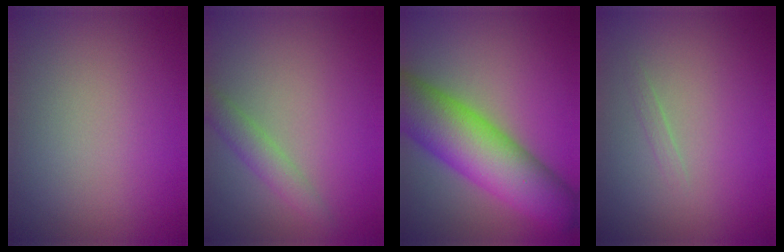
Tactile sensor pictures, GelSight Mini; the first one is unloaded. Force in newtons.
{"total": 2.1, "press": 2.1, "slide": 0.1}
{"total": 11.4, "press": 11.4, "slide": 0.4}
{"total": 0.6, "press": 0.6, "slide": 0.0}